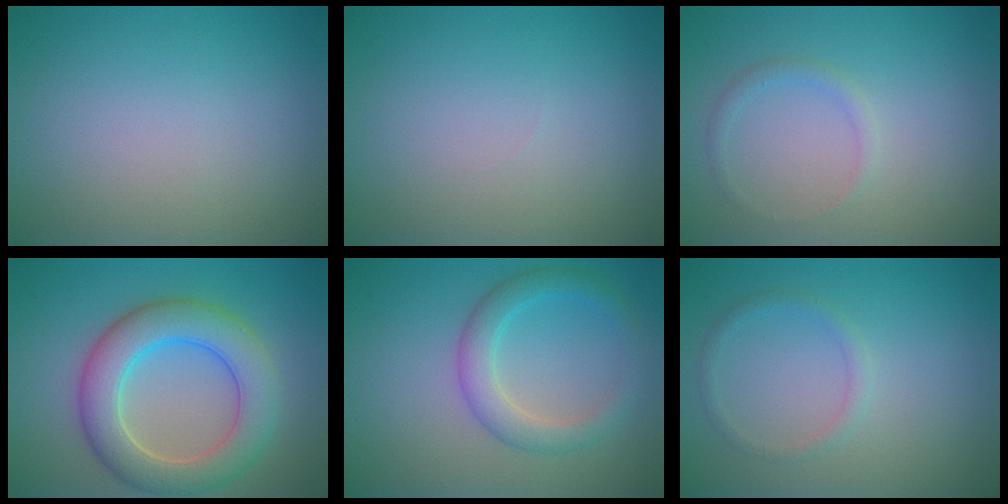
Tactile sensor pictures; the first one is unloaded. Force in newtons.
{"total": 0.0}
{"total": 1.1, "press": 1.1, "slide": 0.1}
{"total": 6.9, "press": 6.9, "slide": 0.3}
{"total": 3.4, "press": 3.4, "slide": 0.1}
{"total": 1.2, "press": 1.2, "slide": 0.2}